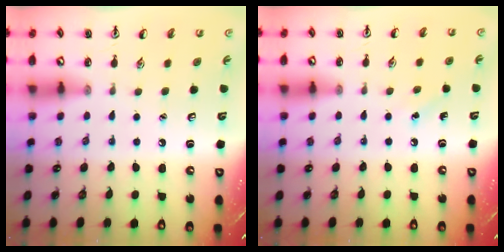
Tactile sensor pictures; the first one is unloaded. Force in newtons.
{"total": 4.1, "press": 3.9, "slide": 1.1}